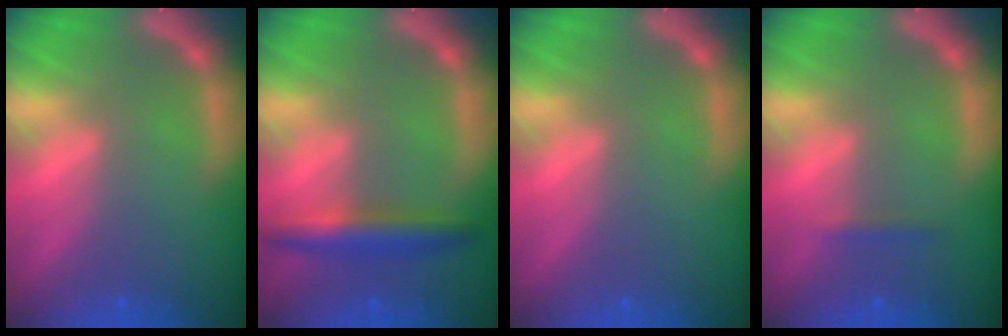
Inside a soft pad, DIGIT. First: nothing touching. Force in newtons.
{"total": 4.0}
{"total": 0.0}
{"total": 0.9}